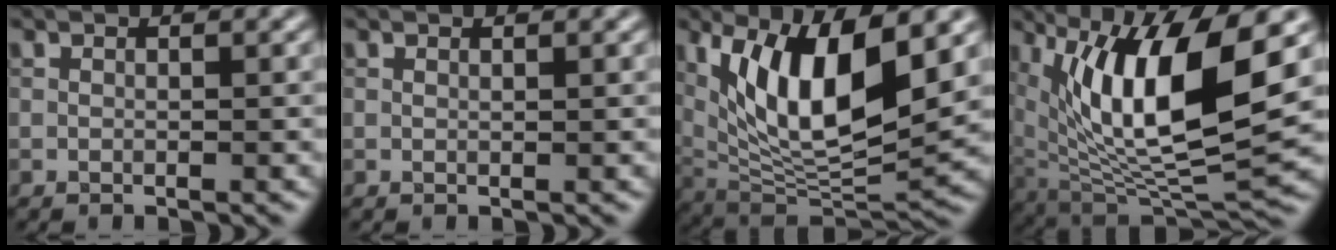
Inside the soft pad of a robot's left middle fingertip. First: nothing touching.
{"total": 0.0}
{"total": 11.5, "force": [3.4, 4.1, 10.3], "torque": [-0.174, -0.011, 0.064]}
{"total": 13.1, "force": [3.9, 4.0, 11.8], "torque": [-0.208, -0.009, 0.076]}